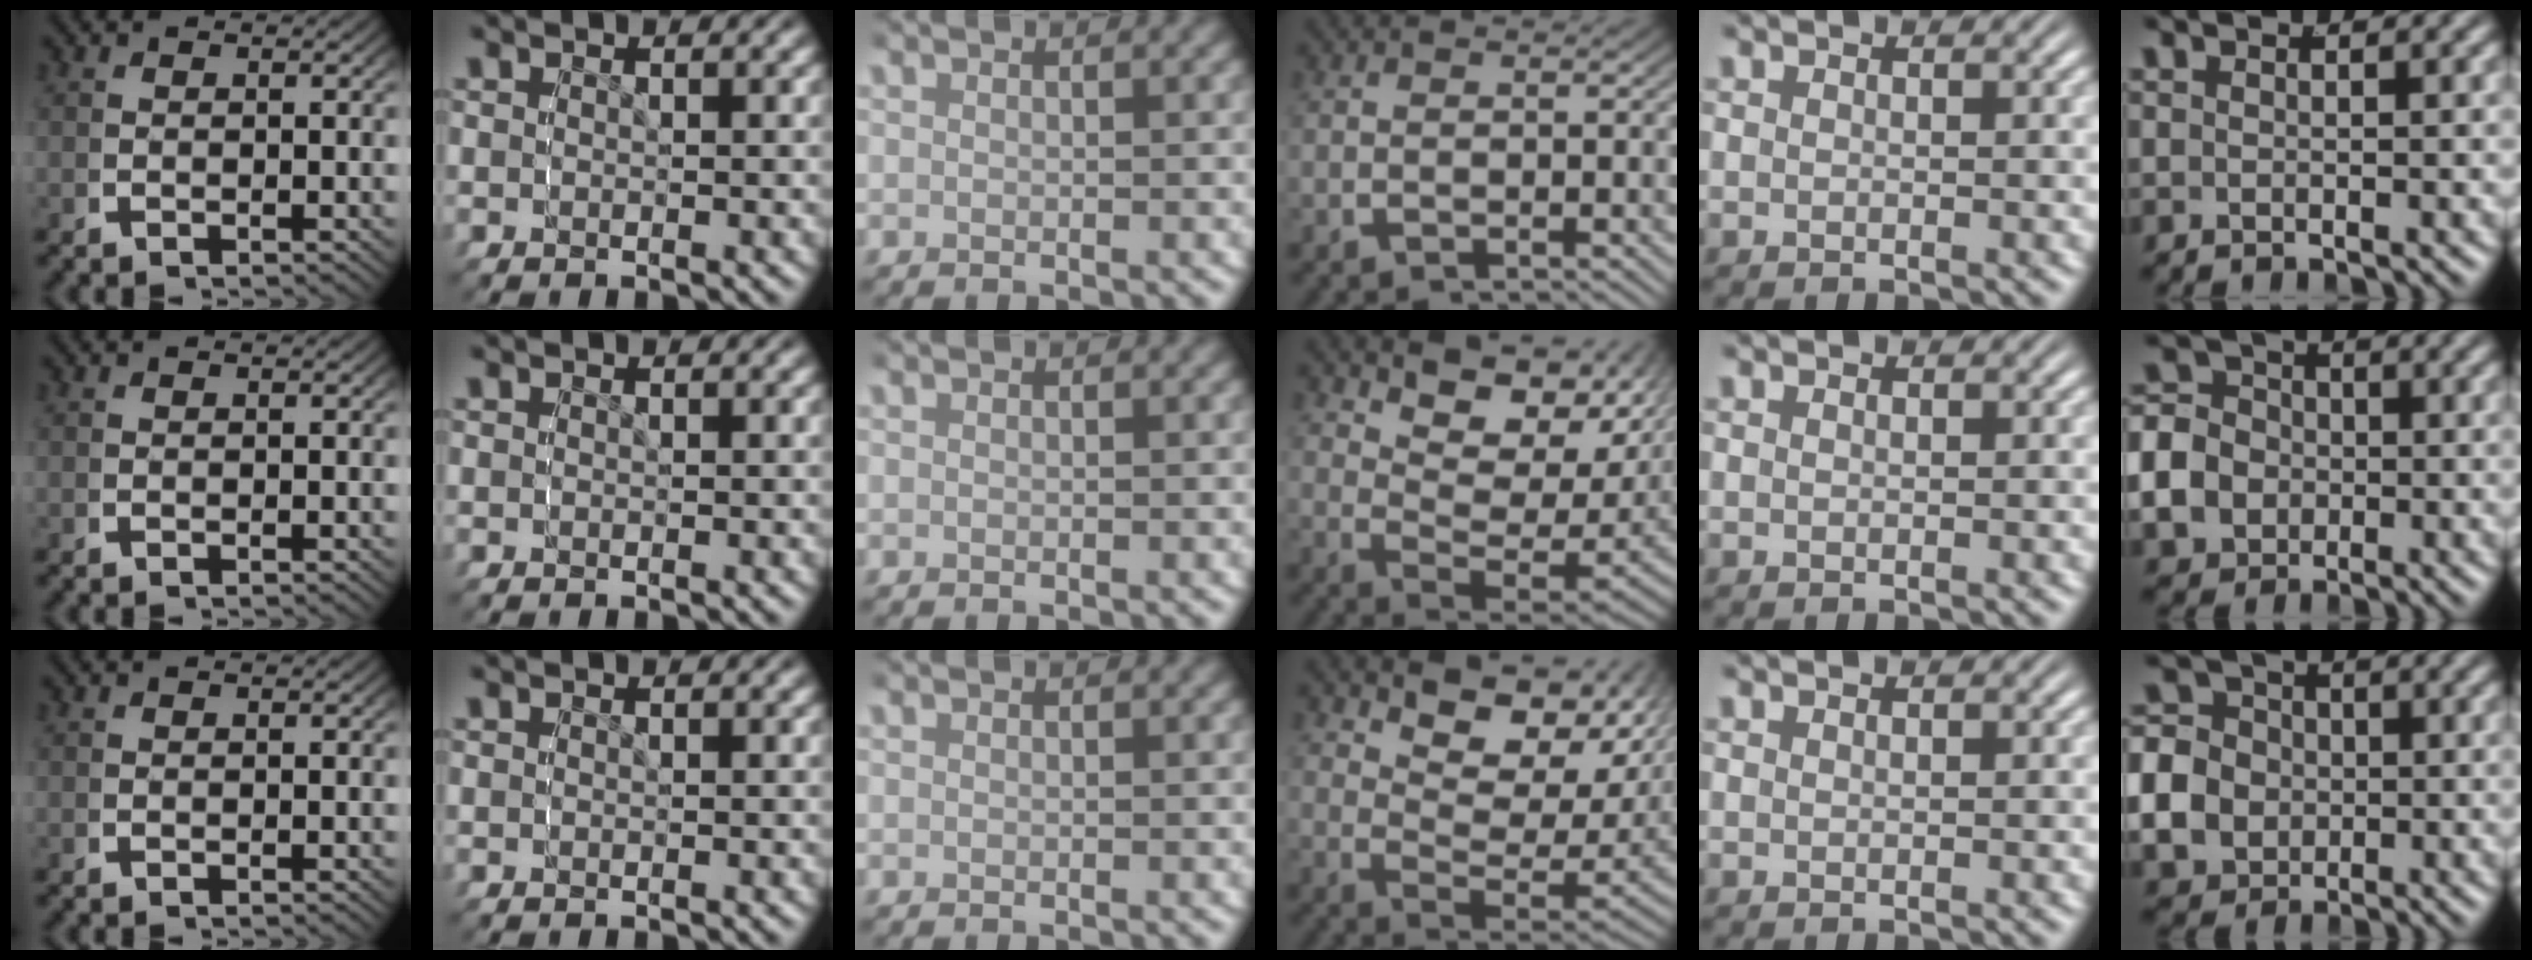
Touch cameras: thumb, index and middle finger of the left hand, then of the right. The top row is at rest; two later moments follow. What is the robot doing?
{"motion": "grasp_and_lifting", "object": "cloth"}